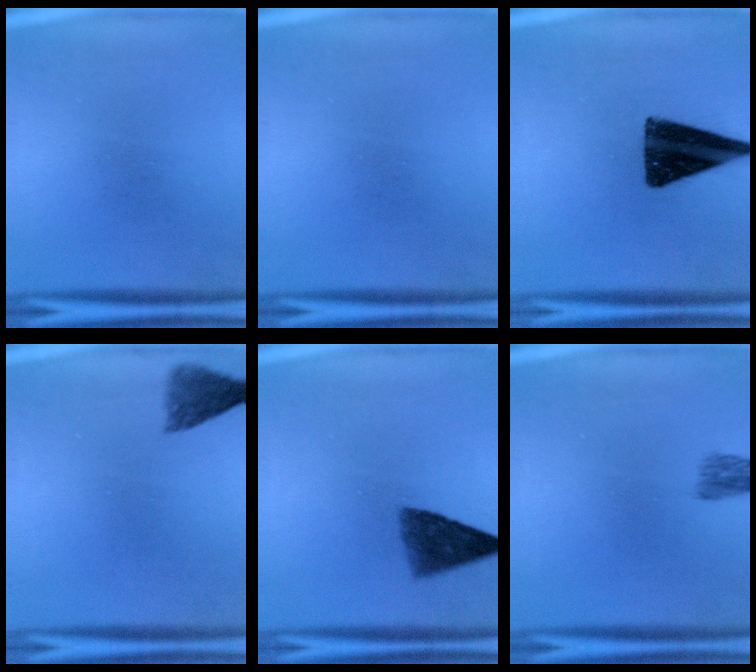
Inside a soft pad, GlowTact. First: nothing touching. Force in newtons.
{"total": 0.0}
{"total": 14.1}
{"total": 3.7}
{"total": 6.8}
{"total": 2.5}